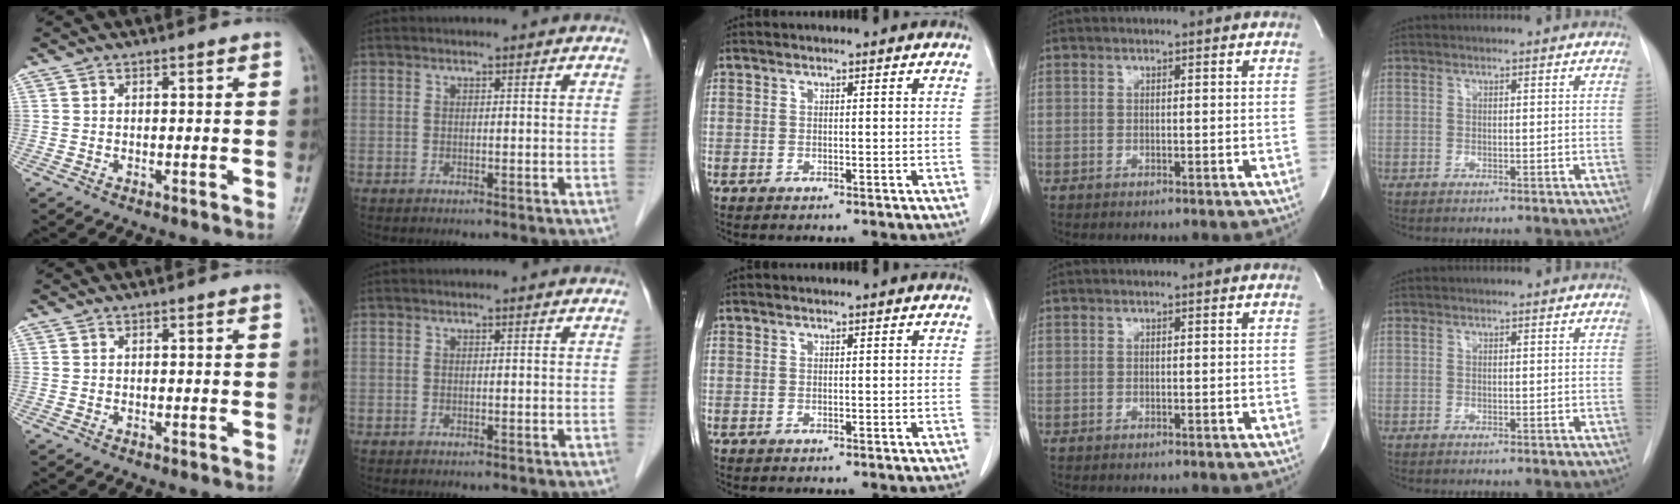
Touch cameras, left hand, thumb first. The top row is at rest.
{}